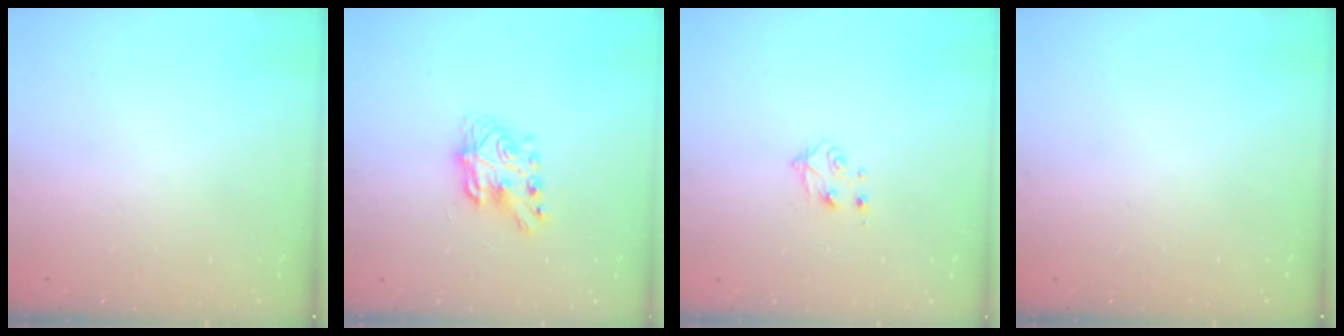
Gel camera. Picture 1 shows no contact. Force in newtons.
{"total": 8.6, "press": 8.5, "slide": 0.8}
{"total": 4.7, "press": 4.6, "slide": 0.6}
{"total": 0.0}